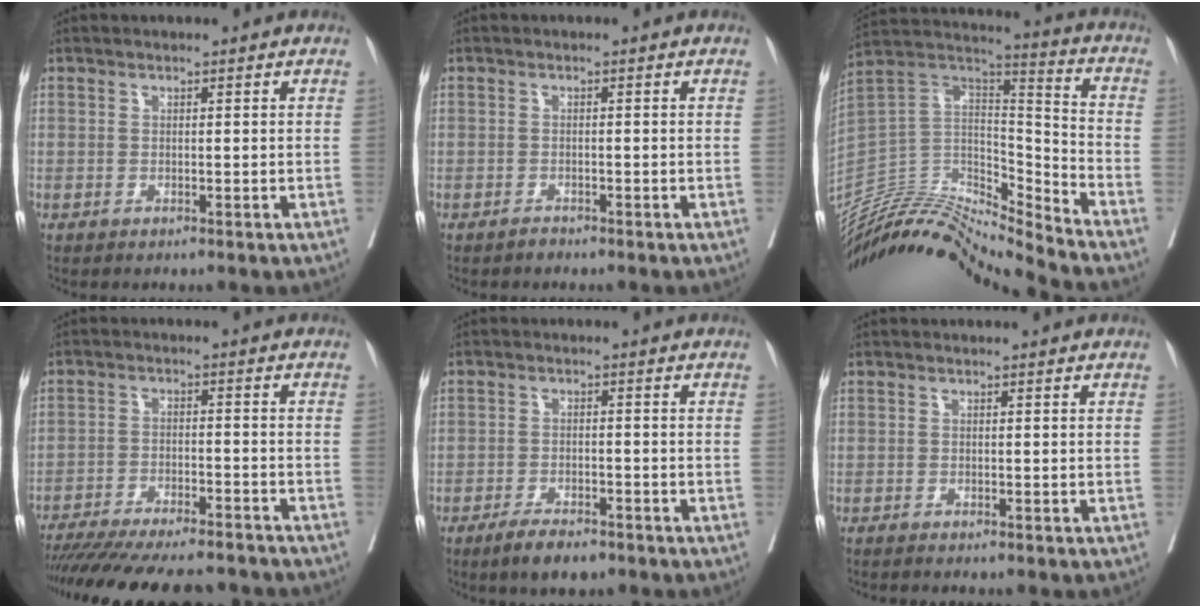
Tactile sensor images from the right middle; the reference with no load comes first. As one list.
[{"total": 0.7, "force": [-0.6, 0.2, 0.0], "torque": [0.001, 0.000, -0.012]}, {"total": 19.7, "force": [-18.8, 1.1, 5.8], "torque": [-0.093, 0.047, -0.330]}, {"total": 21.7, "force": [-19.4, 3.6, 9.1], "torque": [-0.171, -0.031, -0.274]}, {"total": 4.5, "force": [-3.4, 1.4, 2.7], "torque": [-0.050, -0.002, -0.055]}, {"total": 1.2, "force": [-1.1, -0.1, 0.6], "torque": [-0.008, 0.000, -0.015]}]